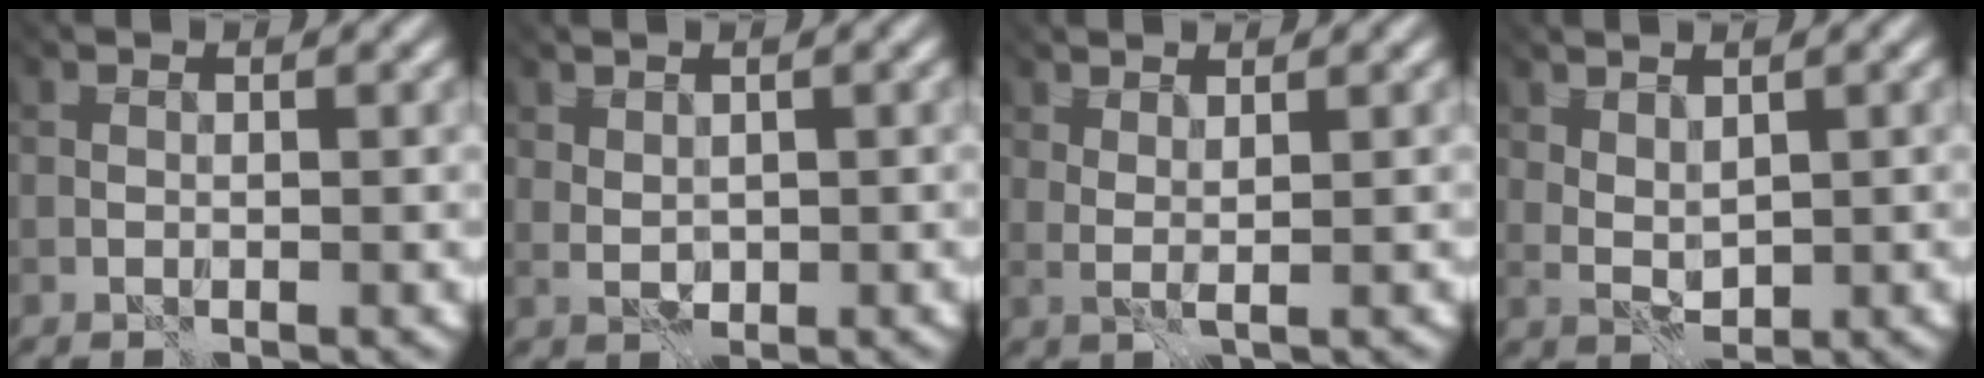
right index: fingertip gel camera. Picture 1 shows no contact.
{"total": 0.8, "force": [0.7, 0.3, 0.2], "torque": [-0.005, -0.001, 0.018]}
{"total": 1.2, "force": [1.0, -0.3, 0.5], "torque": [-0.015, -0.003, 0.020]}
{"total": 1.5, "force": [1.2, 0.5, 0.7], "torque": [-0.014, -0.002, 0.027]}